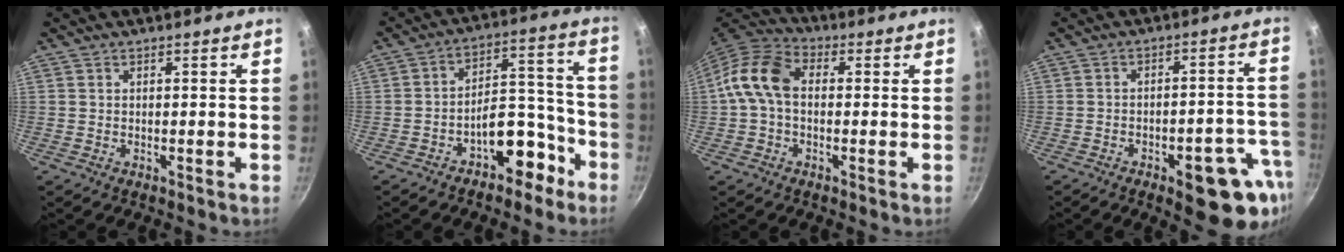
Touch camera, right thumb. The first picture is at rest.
{"total": 11.1, "force": [-6.5, 6.1, 6.7], "torque": [-0.051, 0.094, -0.084]}
{"total": 9.9, "force": [0.2, 6.9, 7.1], "torque": [-0.125, 0.030, -0.017]}
{"total": 14.0, "force": [-6.6, 5.4, 11.1], "torque": [-0.088, 0.039, -0.082]}